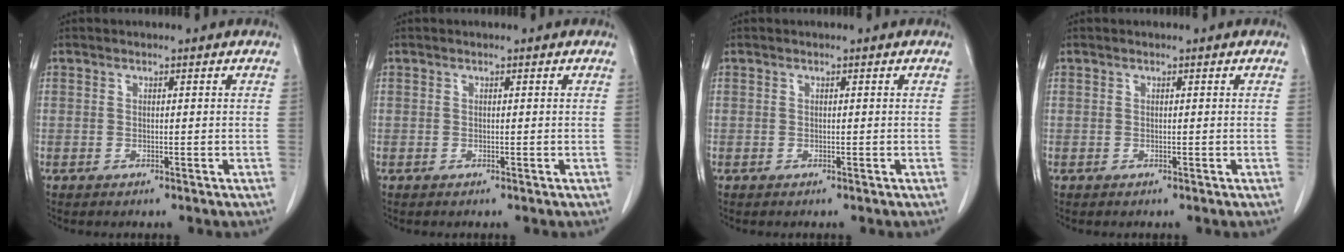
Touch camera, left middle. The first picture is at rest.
{"total": 0.0}
{"total": 0.0}
{"total": 0.0}